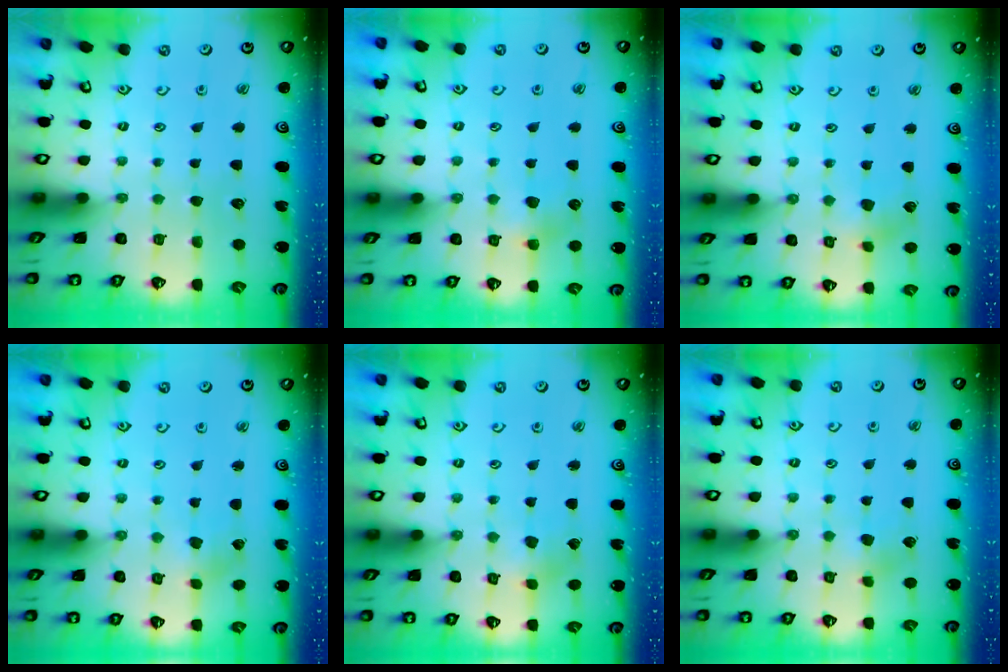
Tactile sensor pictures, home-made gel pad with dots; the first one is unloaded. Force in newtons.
{"total": 5.2, "press": 5.2, "slide": 0.5}
{"total": 3.4, "press": 3.4, "slide": 0.4}
{"total": 0.8, "press": 0.8, "slide": 0.1}
{"total": 2.2, "press": 2.2, "slide": 0.3}
{"total": 3.2, "press": 3.2, "slide": 0.3}